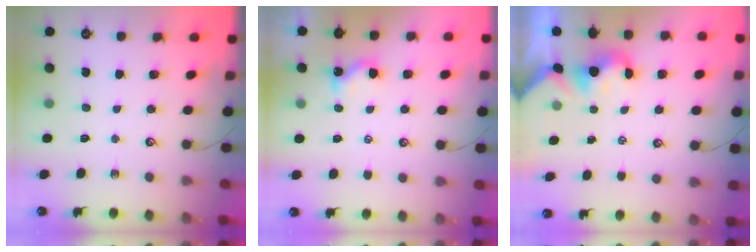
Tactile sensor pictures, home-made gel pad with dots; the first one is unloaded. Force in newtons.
{"total": 0.5, "press": 0.3, "slide": 0.4}
{"total": 1.6, "press": 1.5, "slide": 0.4}